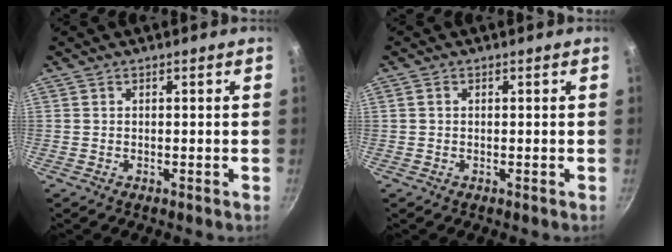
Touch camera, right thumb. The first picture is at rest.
{"total": 0.7, "force": [0.1, 0.6, 0.4], "torque": [-0.008, 0.004, 0.002]}